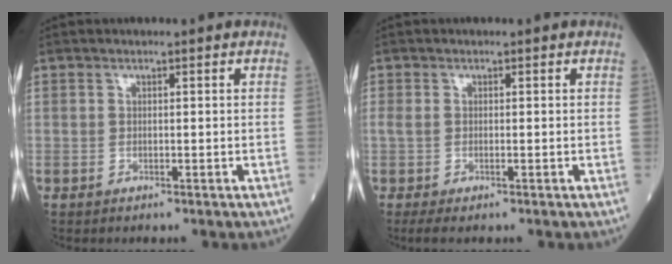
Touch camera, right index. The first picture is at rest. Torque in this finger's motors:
{"motor_torque": [0.40, -0.19, 0.23, 0.06]}